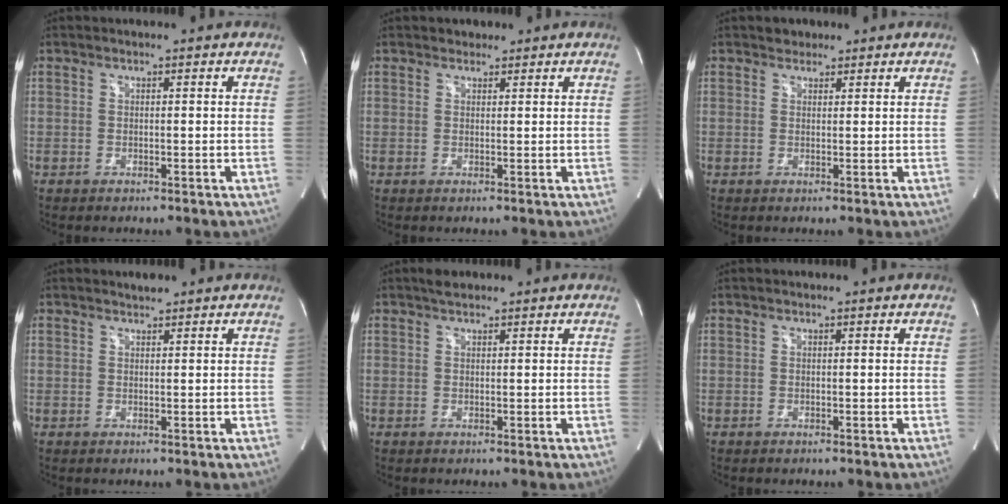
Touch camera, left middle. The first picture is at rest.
{"total": 1.2, "force": [1.0, 0.8, 0.0], "torque": [0.002, 0.003, 0.010]}
{"total": 1.6, "force": [1.2, 1.1, 0.1], "torque": [0.001, 0.005, 0.015]}
{"total": 1.1, "force": [1.0, 0.2, 0.2], "torque": [-0.014, 0.003, 0.019]}
{"total": 1.7, "force": [1.4, 0.7, 0.7], "torque": [-0.018, 0.011, 0.023]}
{"total": 0.0}